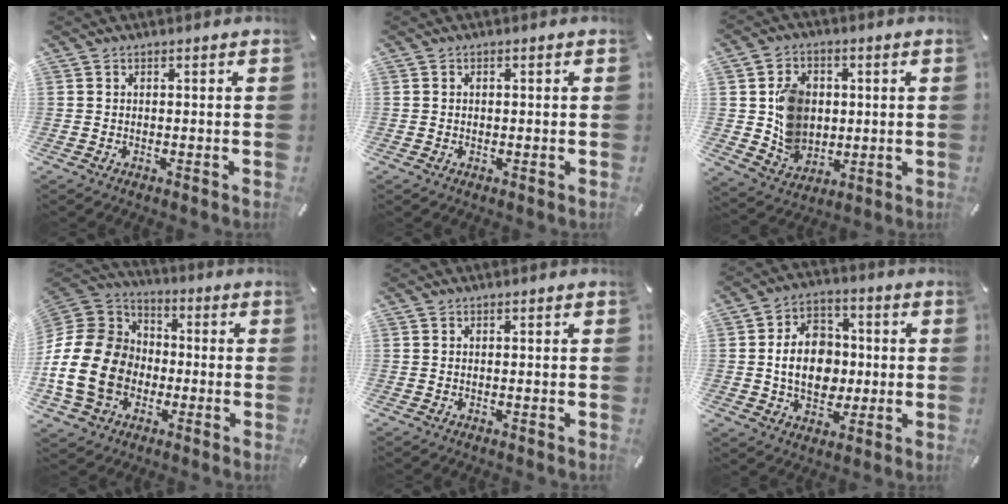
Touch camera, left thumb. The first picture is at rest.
{"total": 0.7, "force": [0.0, 0.6, 0.4], "torque": [-0.009, 0.004, -0.001]}
{"total": 10.3, "force": [1.2, 9.1, 4.8], "torque": [-0.095, 0.011, 0.030]}
{"total": 20.2, "force": [-5.1, 16.6, 10.4], "torque": [-0.227, 0.031, -0.089]}
{"total": 0.0}
{"total": 12.2, "force": [-0.5, 9.6, 7.5], "torque": [-0.131, 0.015, -0.006]}